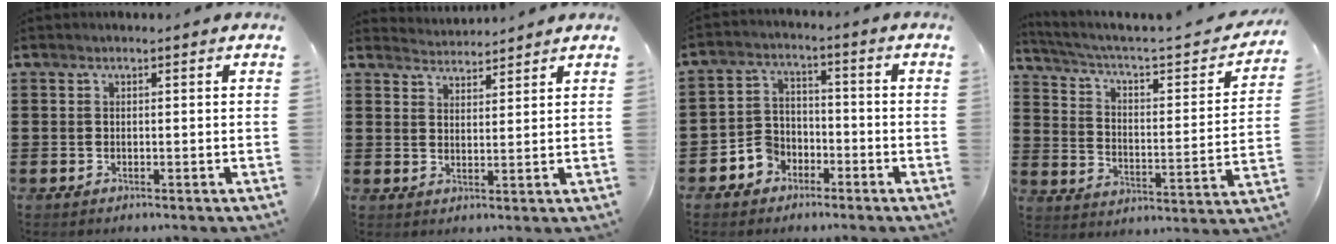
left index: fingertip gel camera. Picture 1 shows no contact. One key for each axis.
{"total": 2.8, "fx": 2.7, "fy": 0.0, "fz": -0.5, "tx": 0.000, "ty": -0.010, "tz": 0.052}
{"total": 4.6, "fx": -2.9, "fy": 3.4, "fz": 0.8, "tx": -0.029, "ty": 0.008, "tz": -0.060}
{"total": 3.1, "fx": 1.7, "fy": 0.7, "fz": 2.5, "tx": -0.064, "ty": -0.026, "tz": 0.015}